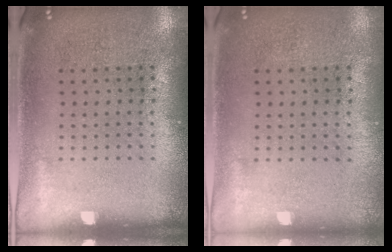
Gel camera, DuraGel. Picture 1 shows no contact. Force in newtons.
{"total": 0.0}